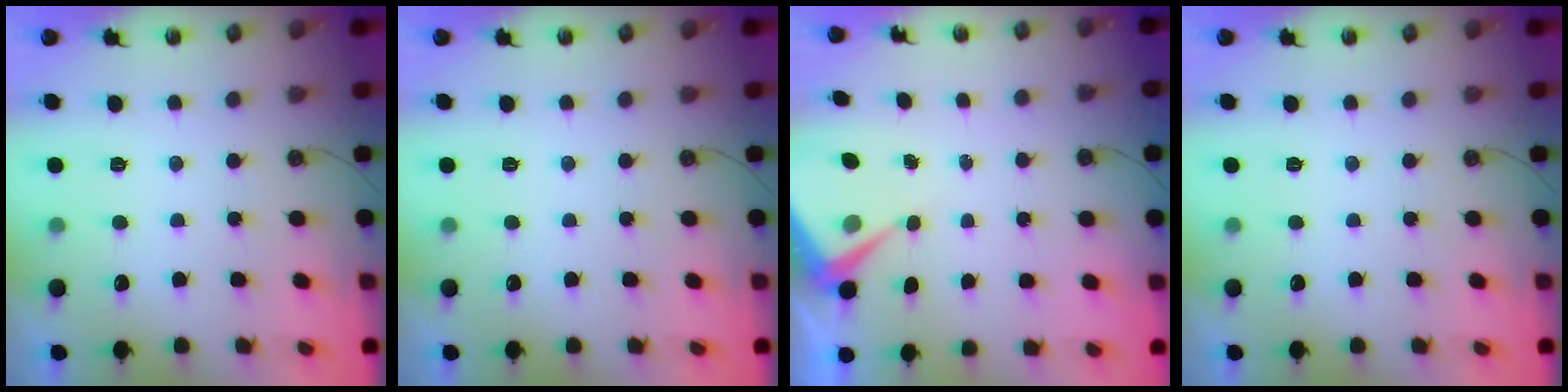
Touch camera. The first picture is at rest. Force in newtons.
{"total": 0.0}
{"total": 6.7, "press": 6.6, "slide": 0.8}
{"total": 0.0}